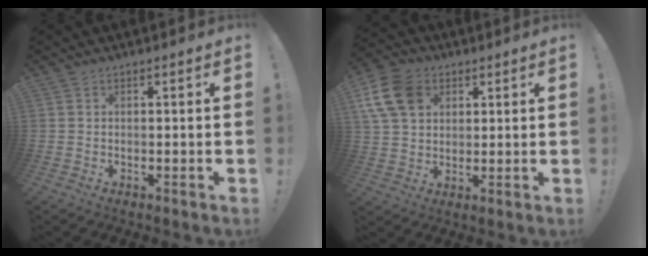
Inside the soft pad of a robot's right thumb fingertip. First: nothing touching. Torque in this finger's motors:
{"motor_torque": [0.08, 0.32, 0.23, -0.10, 0.05]}